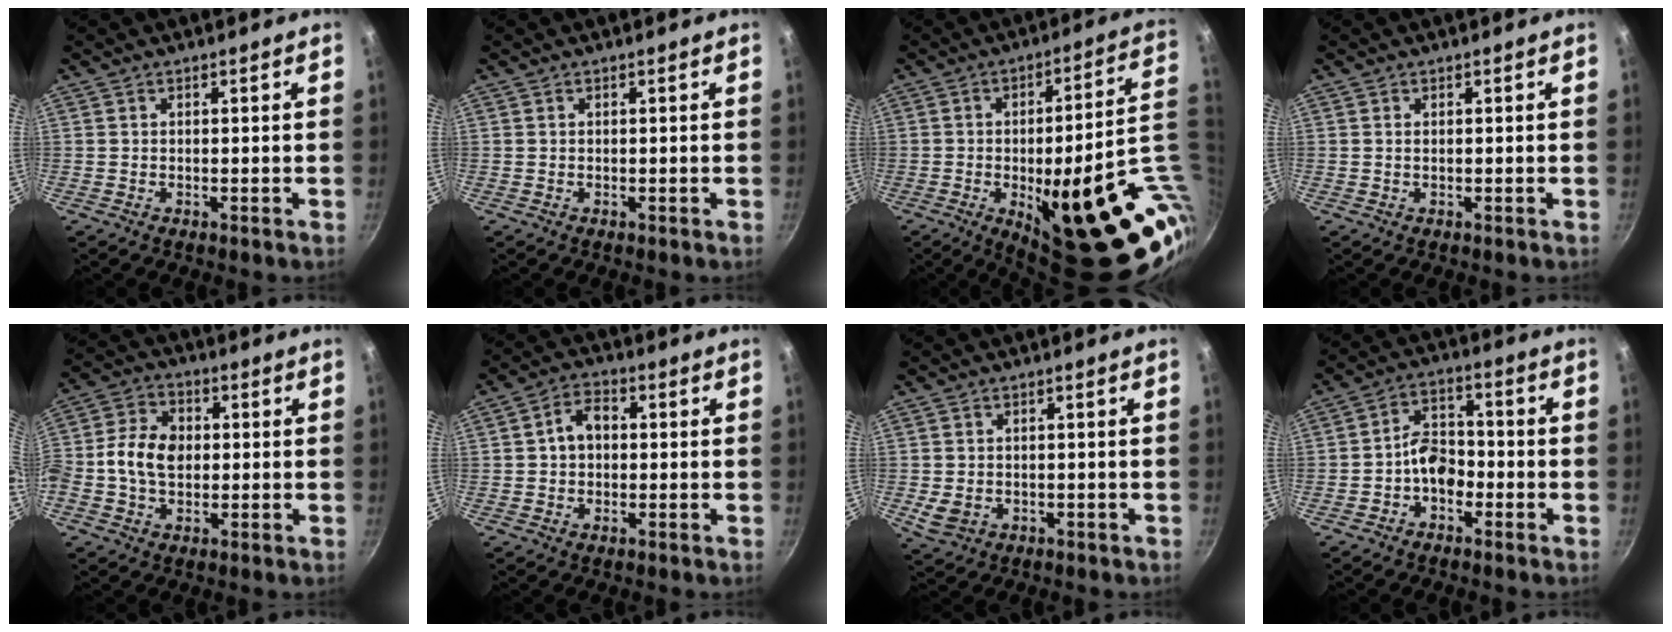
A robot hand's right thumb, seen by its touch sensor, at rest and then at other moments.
{"total": 0.0}
{"total": 30.9, "force": [-5.0, 10.9, 28.5], "torque": [-0.329, -0.005, -0.042]}
{"total": 0.5, "force": [0.1, 0.3, 0.4], "torque": [-0.008, 0.000, 0.002]}
{"total": 10.0, "force": [-0.2, 7.3, 6.8], "torque": [-0.109, 0.018, -0.022]}
{"total": 6.0, "force": [0.5, 4.4, 4.1], "torque": [-0.054, 0.014, -0.001]}
{"total": 4.3, "force": [-0.9, 3.4, 2.5], "torque": [-0.046, 0.002, -0.006]}
{"total": 6.5, "force": [-2.4, 4.5, 4.1], "torque": [-0.043, 0.035, -0.048]}